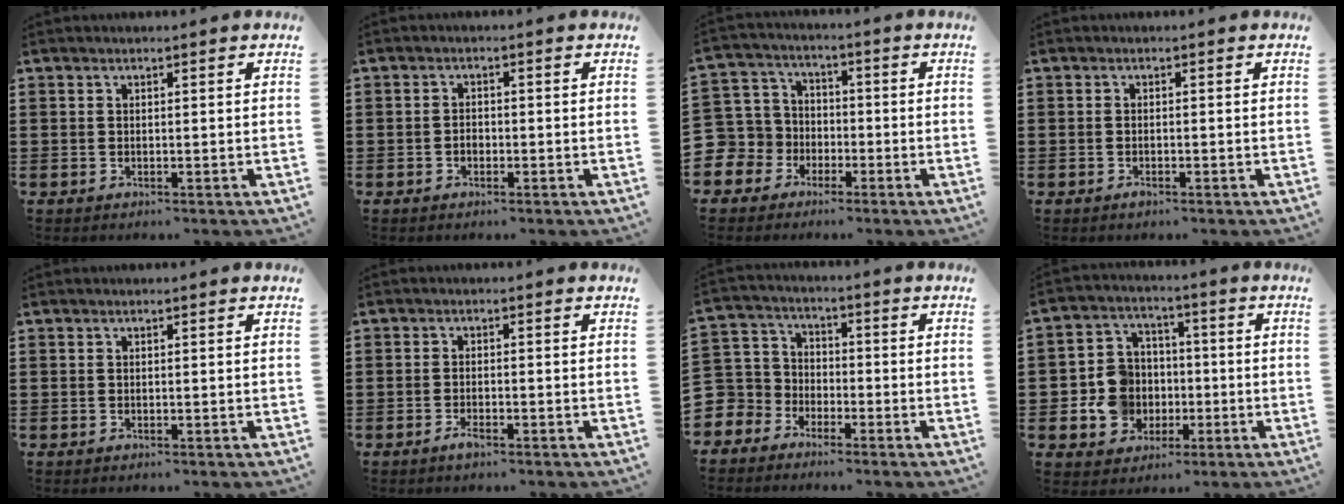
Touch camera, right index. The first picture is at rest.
{"total": 1.3, "force": [-0.5, 0.9, 0.8], "torque": [-0.018, -0.001, -0.011]}
{"total": 6.5, "force": [-1.5, 6.4, 0.2], "torque": [-0.063, -0.005, -0.035]}
{"total": 0.9, "force": [-0.4, 0.4, 0.7], "torque": [-0.015, -0.004, -0.006]}
{"total": 0.0}
{"total": 1.8, "force": [-1.2, 0.5, 1.3], "torque": [-0.032, -0.004, -0.024]}
{"total": 5.3, "force": [-2.6, 4.6, -0.1], "torque": [-0.045, -0.002, -0.063]}
{"total": 8.3, "force": [-1.5, 7.7, 2.7], "torque": [-0.093, 0.018, -0.023]}